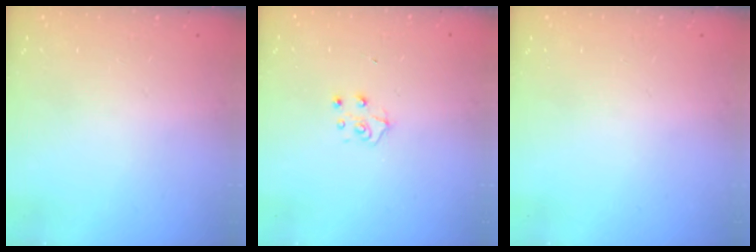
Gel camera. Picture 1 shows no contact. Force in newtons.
{"total": 5.7, "press": 5.7, "slide": 0.5}
{"total": 0.0}